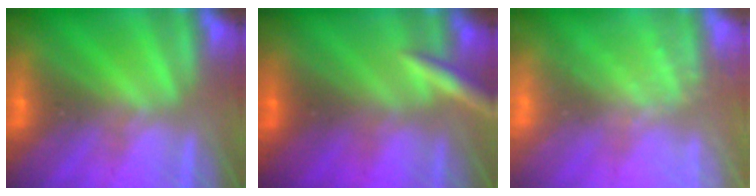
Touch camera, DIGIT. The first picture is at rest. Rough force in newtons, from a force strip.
{"total": 2.9}
{"total": 2.5}